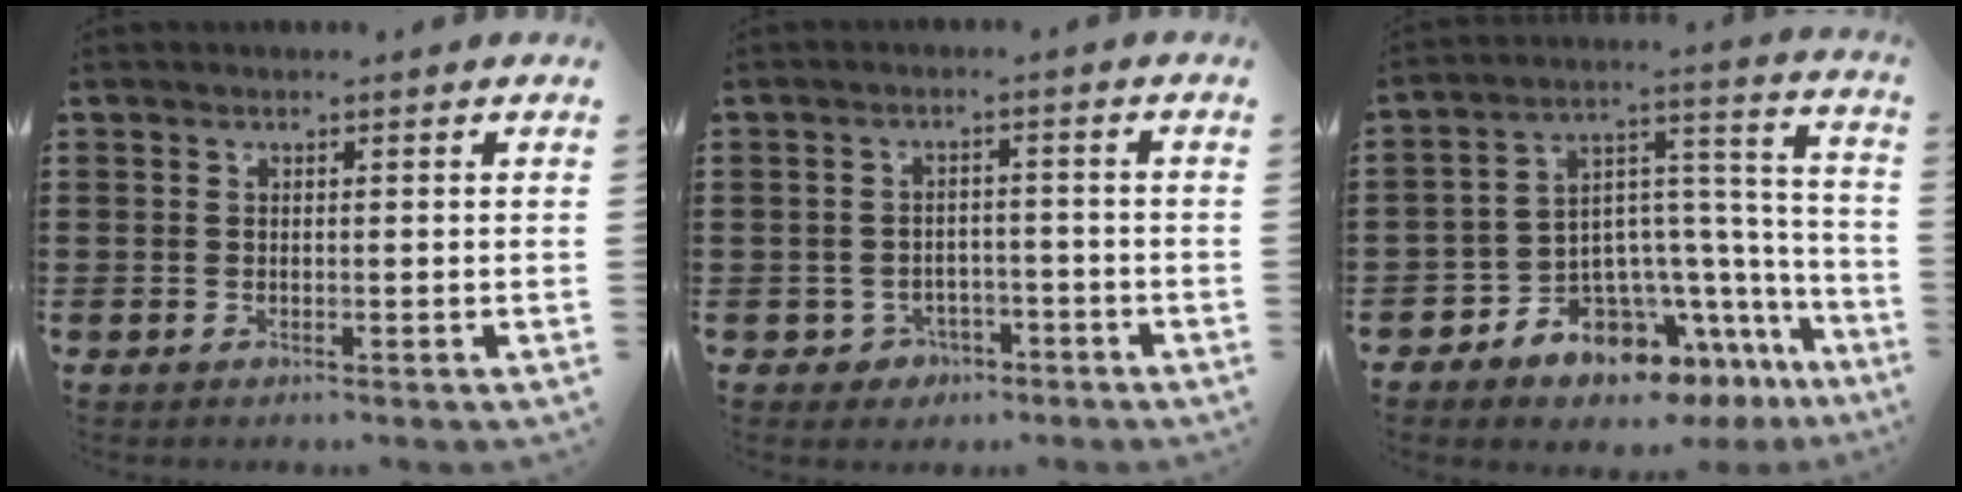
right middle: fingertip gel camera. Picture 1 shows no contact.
{"total": 2.6, "force": [-2.0, 1.6, 0.3], "torque": [-0.014, 0.002, -0.046]}
{"total": 8.7, "force": [-7.6, 3.8, 1.8], "torque": [-0.045, -0.008, -0.148]}